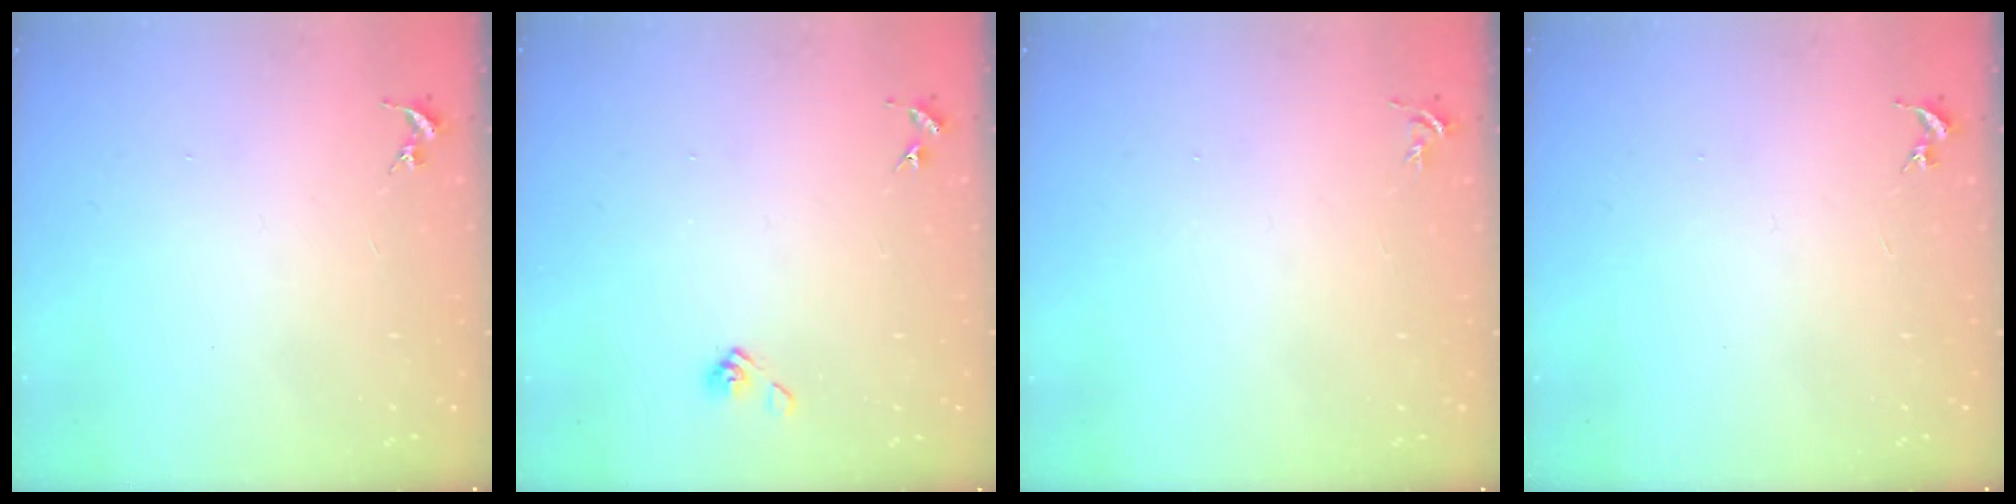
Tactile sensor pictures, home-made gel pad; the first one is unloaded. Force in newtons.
{"total": 4.7, "press": 4.2, "slide": 2.2}
{"total": 3.7, "press": 3.7, "slide": 0.5}
{"total": 0.0}